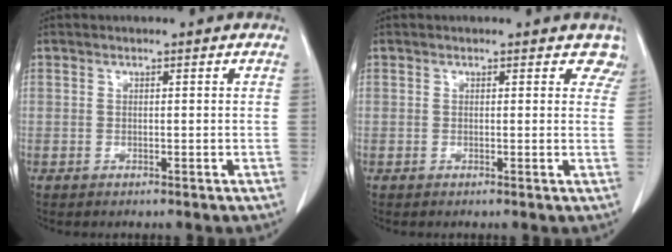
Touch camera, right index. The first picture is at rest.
{"total": 3.0, "force": [2.5, 1.6, 0.1], "torque": [0.024, -0.008, 0.002]}